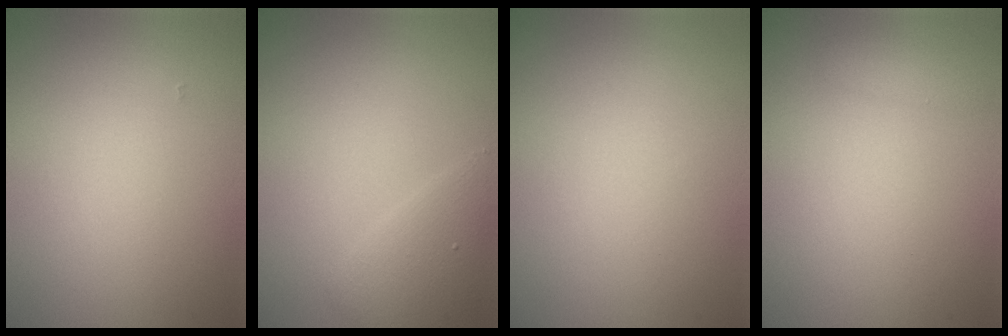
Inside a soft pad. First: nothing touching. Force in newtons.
{"total": 2.7, "press": 2.7, "slide": 0.2}
{"total": 0.0}
{"total": 0.8, "press": 0.8, "slide": 0.0}